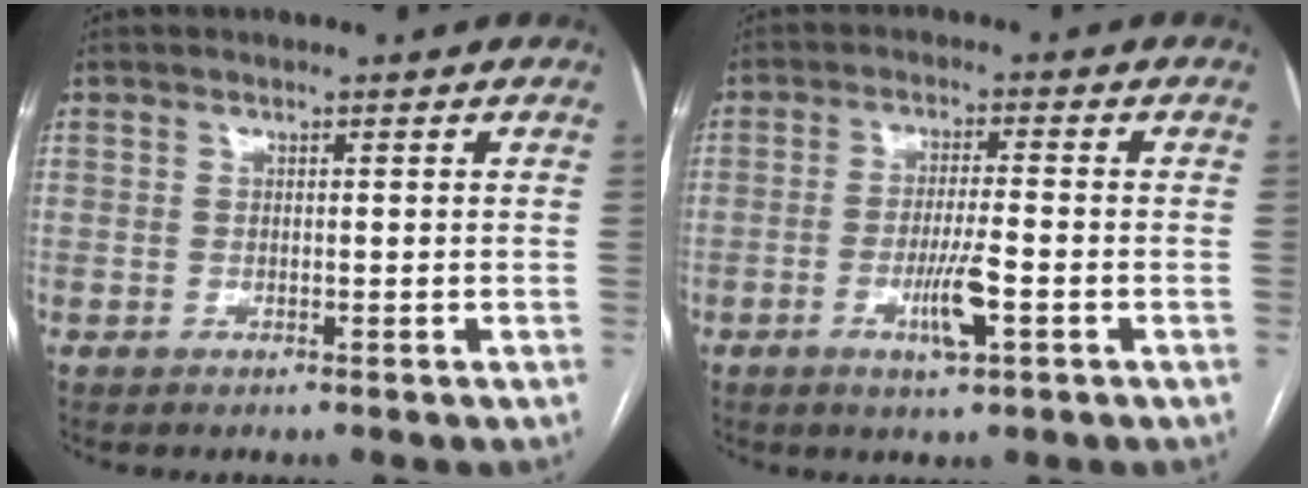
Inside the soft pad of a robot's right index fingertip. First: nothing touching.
{"total": 5.9, "force": [-2.2, 0.5, 5.4], "torque": [-0.102, -0.008, -0.038]}